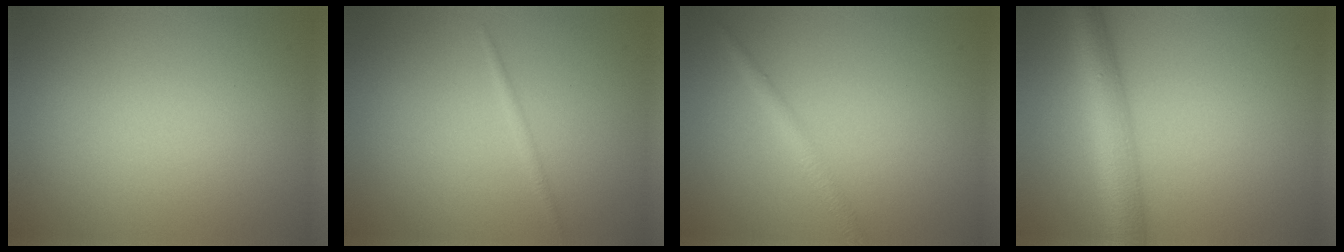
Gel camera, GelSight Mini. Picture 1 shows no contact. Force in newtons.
{"total": 0.7, "press": 0.7, "slide": 0.1}
{"total": 1.8, "press": 1.8, "slide": 0.1}
{"total": 5.6, "press": 5.6, "slide": 0.2}